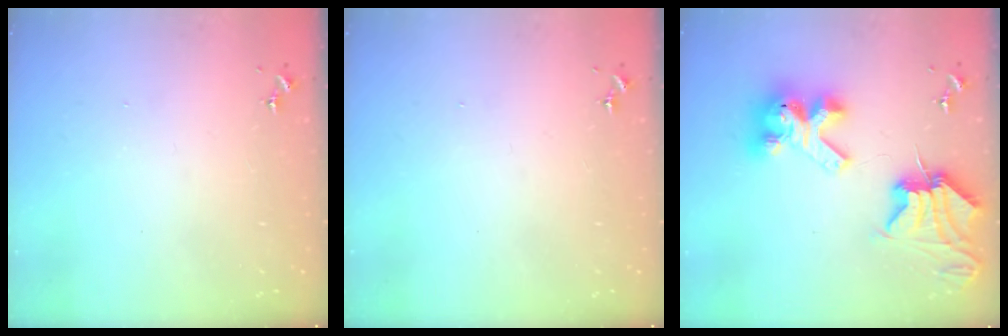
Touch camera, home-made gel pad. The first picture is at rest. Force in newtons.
{"total": 0.0}
{"total": 13.8, "press": 13.7, "slide": 1.7}